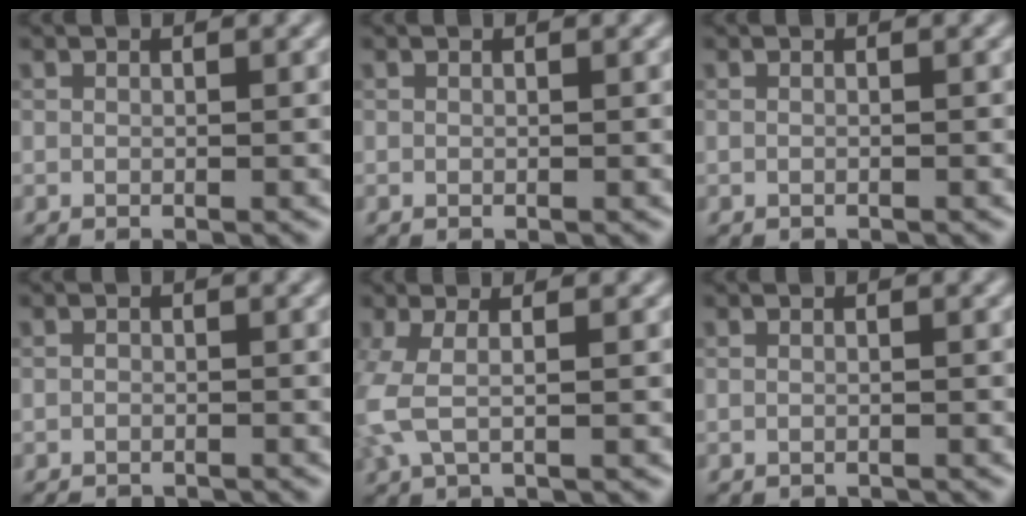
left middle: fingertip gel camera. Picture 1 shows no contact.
{"total": 0.0}
{"total": 0.5, "force": [-0.5, 0.1, 0.1], "torque": [0.001, -0.001, -0.009]}
{"total": 1.6, "force": [-1.6, 0.4, 0.2], "torque": [0.004, -0.002, -0.027]}
{"total": 2.7, "force": [0.0, 0.8, 2.6], "torque": [-0.070, -0.001, -0.005]}
{"total": 0.9, "force": [-0.9, 0.1, 0.1], "torque": [0.000, -0.005, -0.018]}